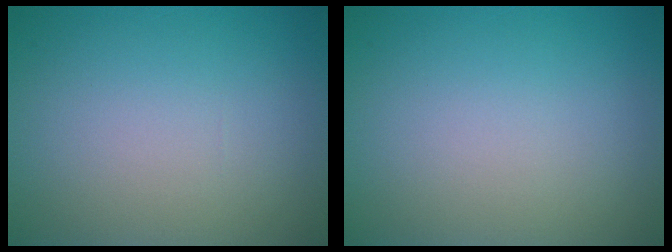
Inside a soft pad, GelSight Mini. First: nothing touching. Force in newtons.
{"total": 0.0}